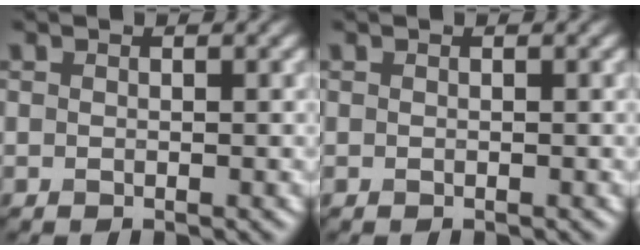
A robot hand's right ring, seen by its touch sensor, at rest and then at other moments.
{"total": 0.0}